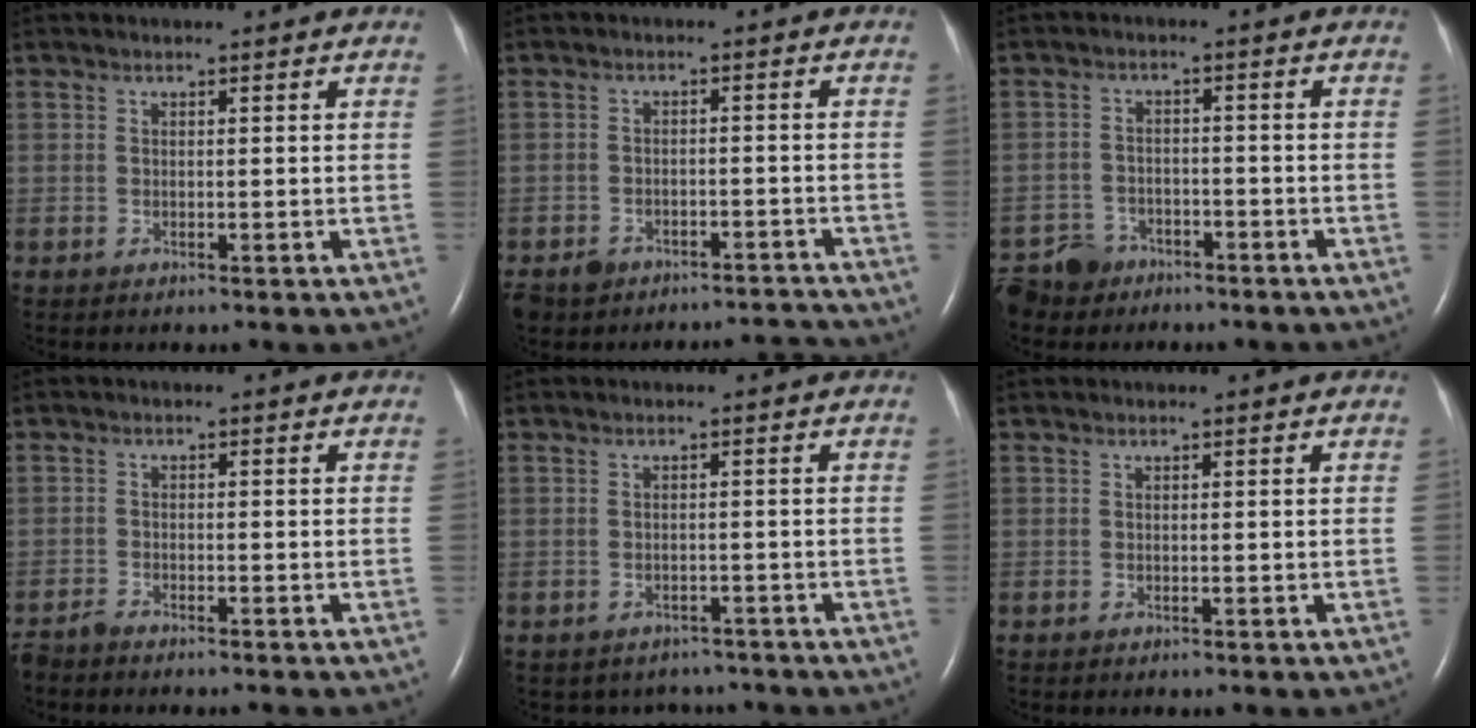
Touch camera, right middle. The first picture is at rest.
{"total": 6.6, "force": [-6.1, 2.5, 0.1], "torque": [0.003, 0.017, -0.088]}
{"total": 5.4, "force": [-4.1, 3.6, 0.0], "torque": [-0.002, 0.003, -0.071]}
{"total": 3.2, "force": [-3.1, -0.2, 0.7], "torque": [-0.011, -0.009, -0.051]}
{"total": 4.7, "force": [-4.1, 2.3, -0.2], "torque": [0.004, 0.013, -0.048]}
{"total": 0.0}